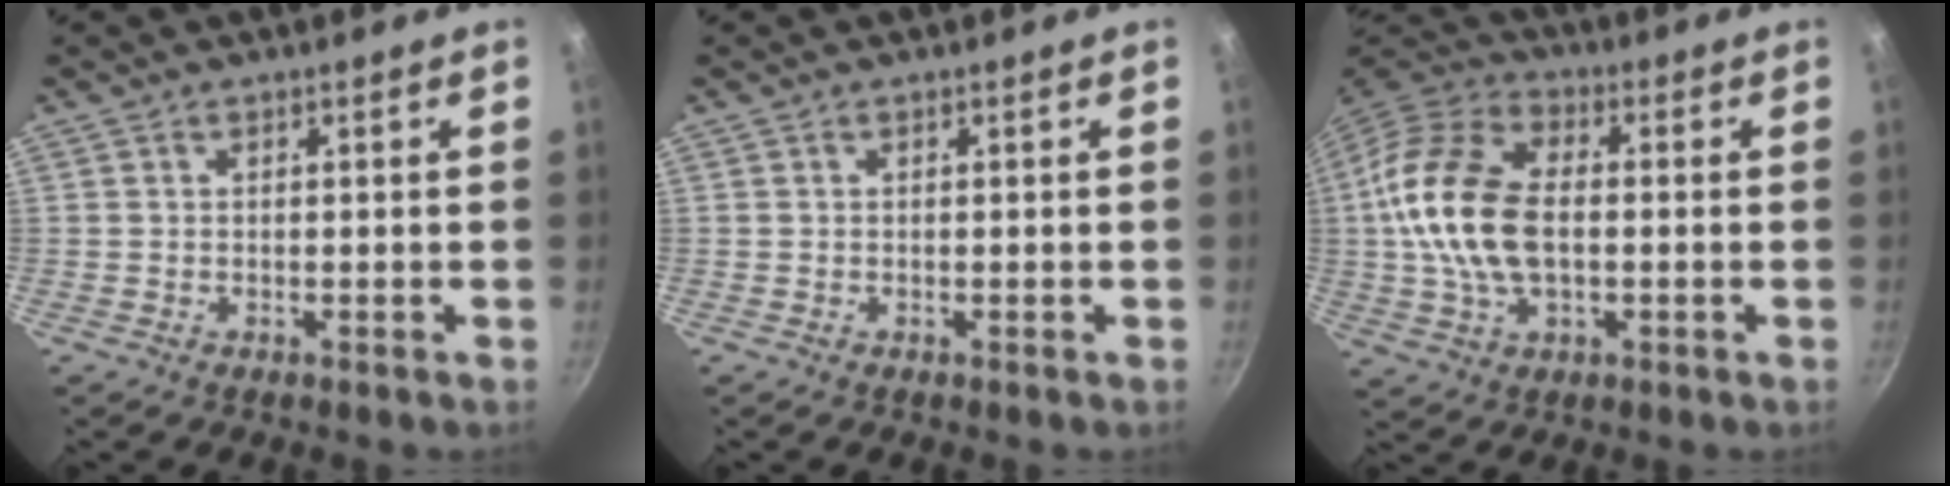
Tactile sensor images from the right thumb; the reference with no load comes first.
{"total": 0.0}
{"total": 18.1, "force": [-0.1, 10.9, 14.4], "torque": [-0.272, 0.026, -0.013]}